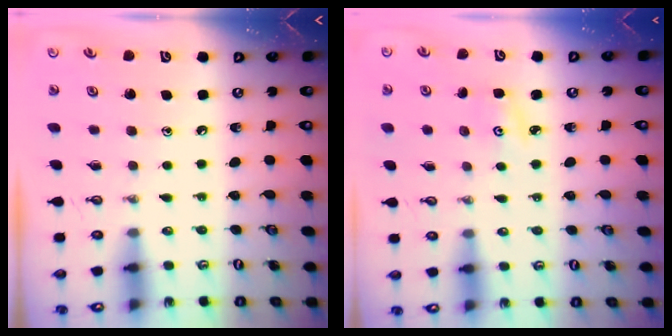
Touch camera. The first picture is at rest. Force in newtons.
{"total": 3.0, "press": 3.0, "slide": 0.4}